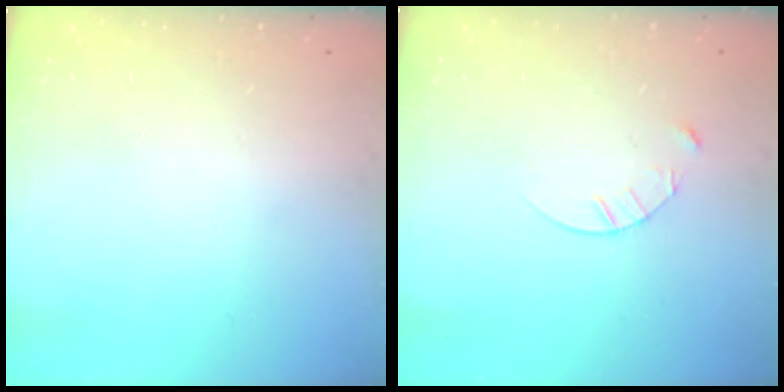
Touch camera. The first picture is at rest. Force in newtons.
{"total": 4.1, "press": 4.1, "slide": 0.5}